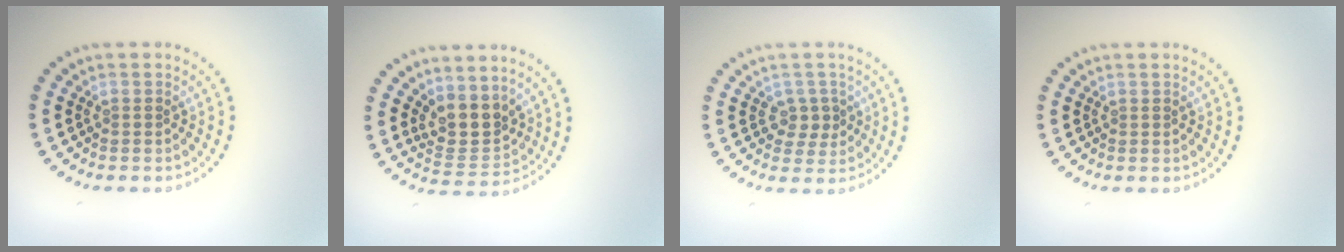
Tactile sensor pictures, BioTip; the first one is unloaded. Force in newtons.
{"total": 3.4, "press": 2.7, "slide": 2.1}
{"total": 2.0, "press": 1.8, "slide": 0.9}
{"total": 0.0}